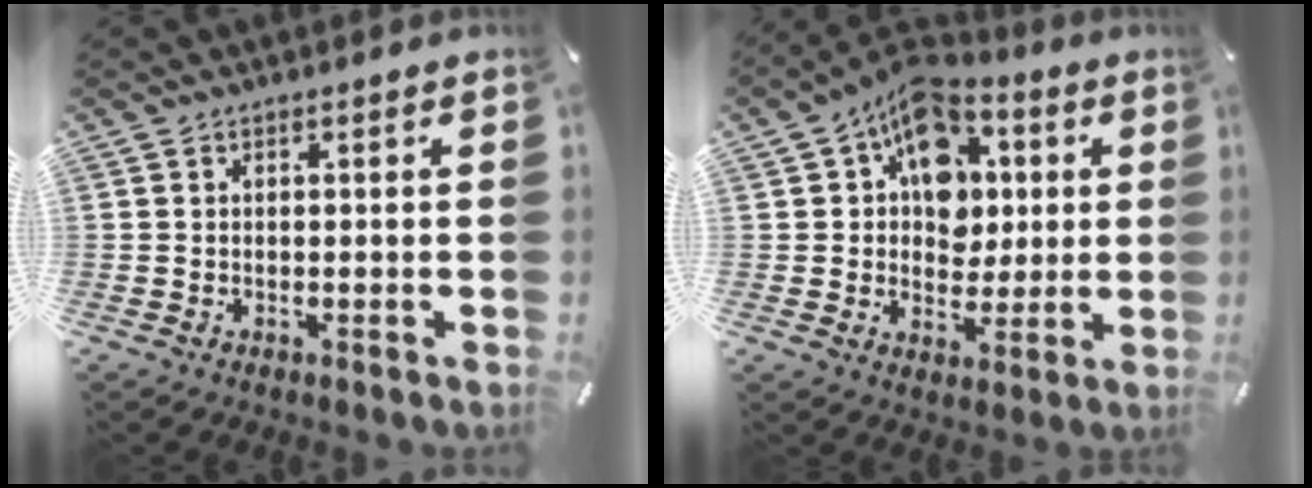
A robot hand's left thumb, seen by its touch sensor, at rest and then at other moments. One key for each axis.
{"total": 13.7, "fx": 4.5, "fy": 10.4, "fz": 7.7, "tx": -0.123, "ty": -0.023, "tz": 0.087}